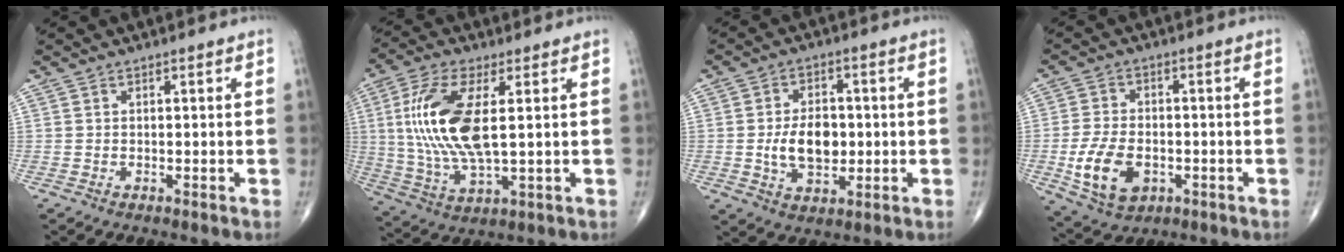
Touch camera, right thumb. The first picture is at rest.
{"total": 15.5, "force": [2.2, 5.8, 14.2], "torque": [-0.307, -0.009, 0.046]}
{"total": 9.2, "force": [-0.6, 5.8, 7.1], "torque": [-0.099, 0.001, -0.007]}
{"total": 10.5, "force": [-2.9, 6.8, 7.6], "torque": [-0.135, 0.003, -0.043]}